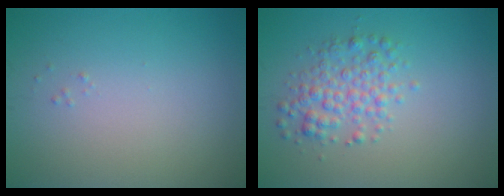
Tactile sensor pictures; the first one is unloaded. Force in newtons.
{"total": 3.2, "press": 3.2, "slide": 0.1}